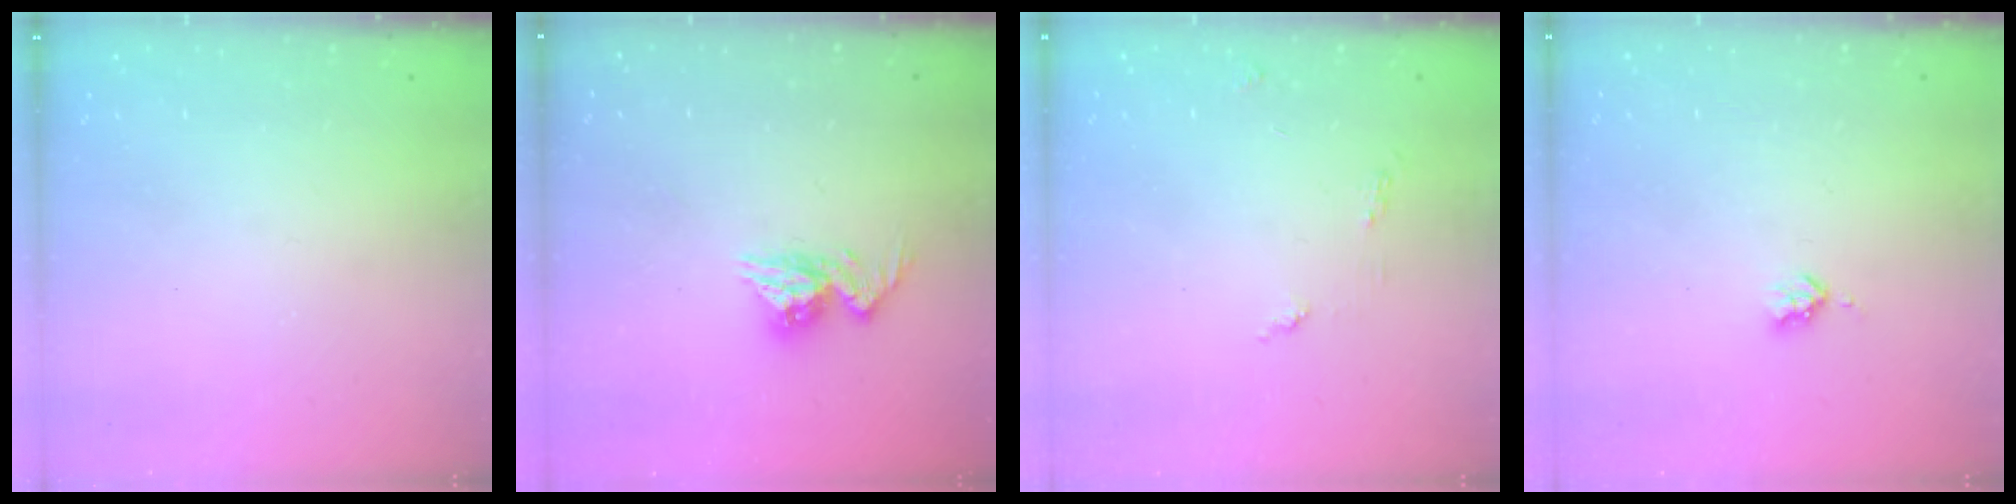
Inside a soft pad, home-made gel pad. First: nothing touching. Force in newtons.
{"total": 9.8, "press": 9.8, "slide": 0.8}
{"total": 3.9, "press": 3.9, "slide": 0.3}
{"total": 2.7, "press": 2.6, "slide": 0.5}